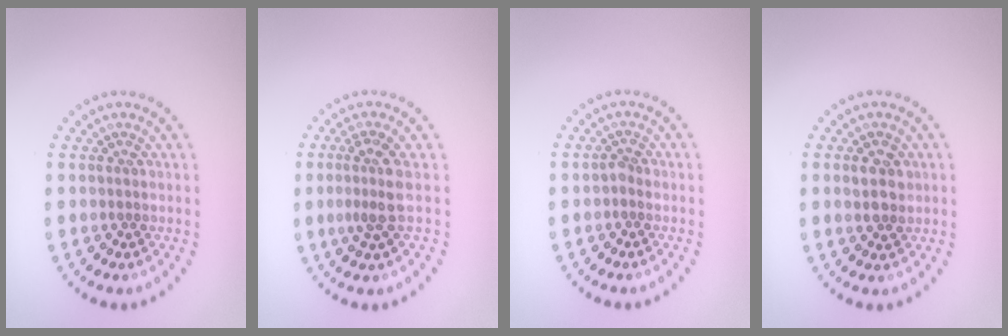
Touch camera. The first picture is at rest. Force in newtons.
{"total": 2.6, "press": 1.9, "slide": 1.8}
{"total": 0.8, "press": 0.6, "slide": 0.5}
{"total": 2.2, "press": 2.2, "slide": 0.3}